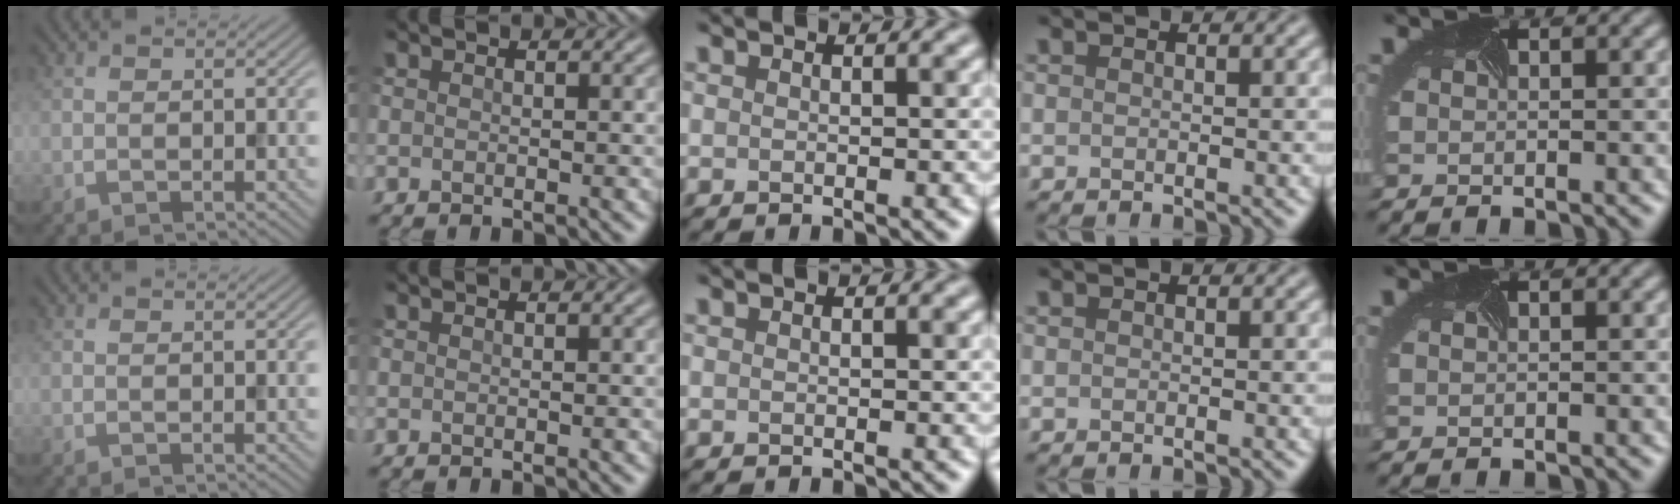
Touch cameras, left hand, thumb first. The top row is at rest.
{}